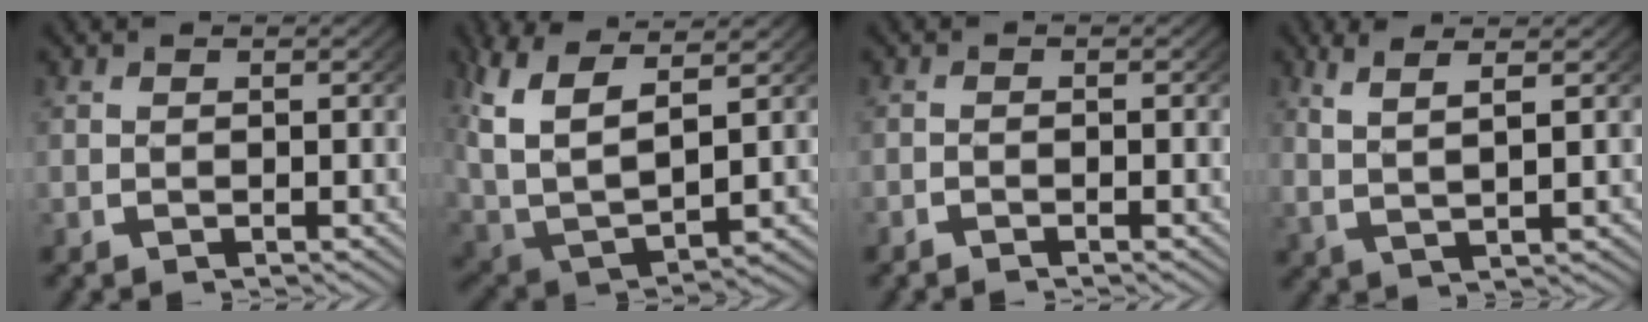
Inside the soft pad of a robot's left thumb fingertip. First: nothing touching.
{"total": 13.0, "force": [2.4, 9.3, 8.8], "torque": [-0.231, -0.048, 0.056]}
{"total": 0.9, "force": [-0.8, 0.2, 0.4], "torque": [-0.004, -0.001, -0.017]}
{"total": 4.8, "force": [2.8, 1.3, 3.6], "torque": [-0.071, 0.004, 0.056]}